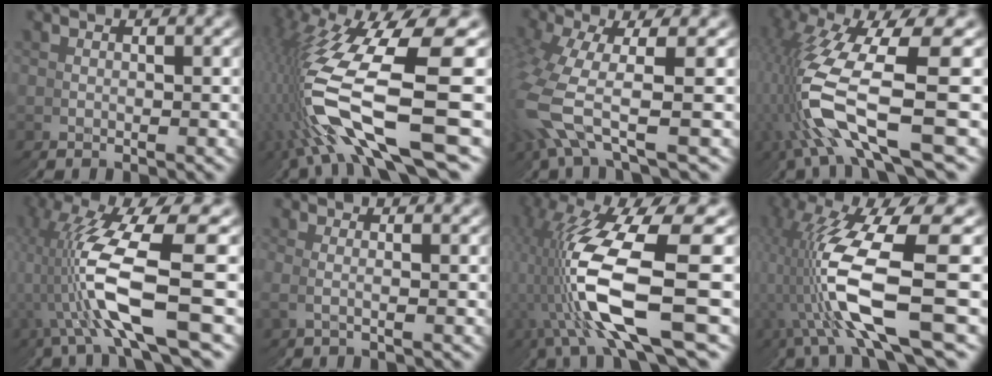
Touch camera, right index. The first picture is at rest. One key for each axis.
{"total": 13.6, "fx": -0.6, "fy": 6.9, "fz": 11.7, "tx": -0.254, "ty": -0.019, "tz": 0.001}
{"total": 4.1, "fx": -0.1, "fy": 2.1, "fz": 3.4, "tx": -0.114, "ty": -0.026, "tz": 0.008}
{"total": 10.4, "fx": -1.5, "fy": 5.9, "fz": 8.4, "tx": -0.207, "ty": -0.023, "tz": -0.021}
{"total": 10.4, "fx": 0.2, "fy": 4.4, "fz": 9.4, "tx": -0.202, "ty": -0.003, "tz": 0.004}
{"total": 0.0}
{"total": 13.3, "fx": -0.2, "fy": 6.7, "fz": 11.5, "tx": -0.241, "ty": -0.013, "tz": 0.003}
{"total": 12.0, "fx": -0.1, "fy": 5.7, "fz": 10.6, "tx": -0.226, "ty": -0.009, "tz": 0.003}